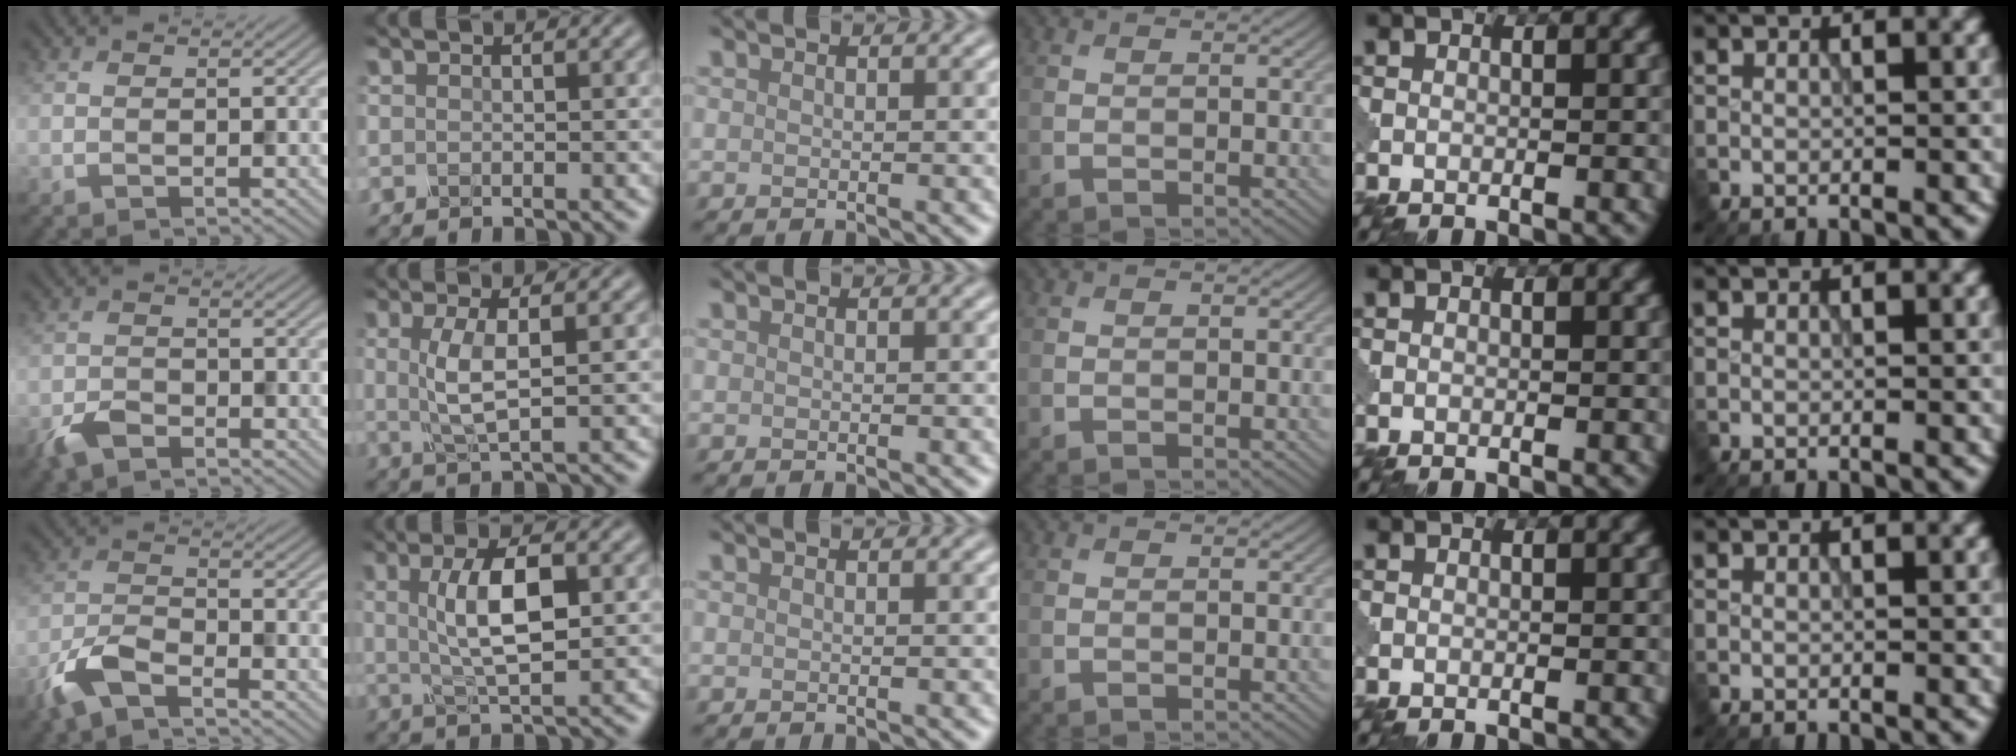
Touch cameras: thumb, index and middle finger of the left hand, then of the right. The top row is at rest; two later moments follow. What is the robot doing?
{"motion": "squeeze", "object": "clothespin"}